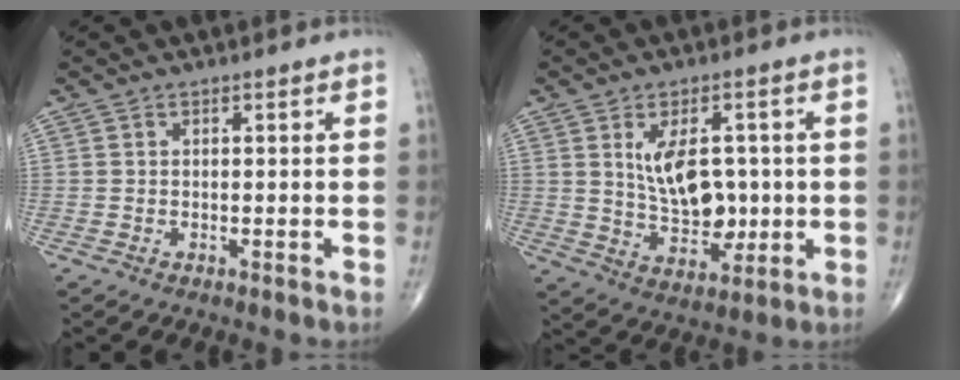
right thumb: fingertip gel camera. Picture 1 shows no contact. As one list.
[{"total": 10.9, "force": [1.4, 6.6, 8.5], "torque": [-0.114, -0.010, 0.040]}]